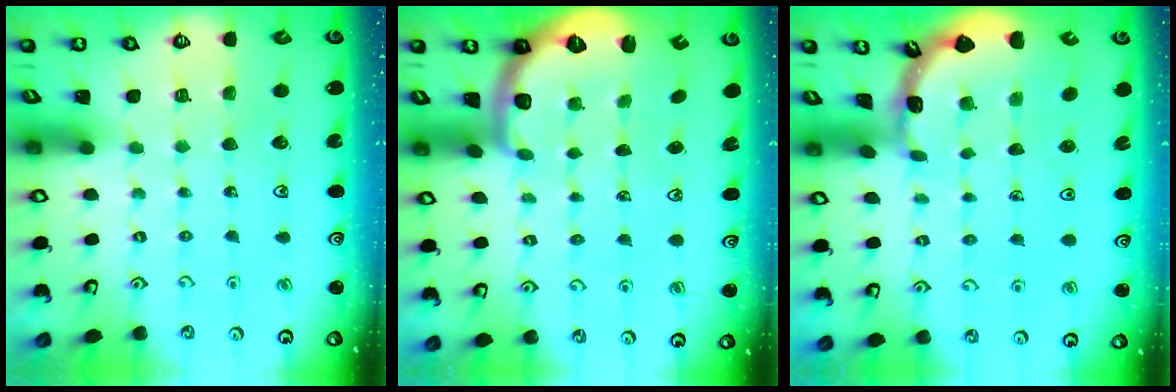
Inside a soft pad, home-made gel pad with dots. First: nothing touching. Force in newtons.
{"total": 1.7, "press": 1.6, "slide": 0.4}
{"total": 1.8, "press": 1.8, "slide": 0.2}